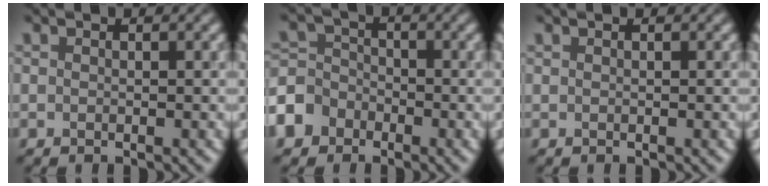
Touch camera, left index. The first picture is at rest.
{"total": 5.8, "force": [-3.5, 4.5, 1.3], "torque": [-0.019, -0.006, -0.079]}
{"total": 0.0}